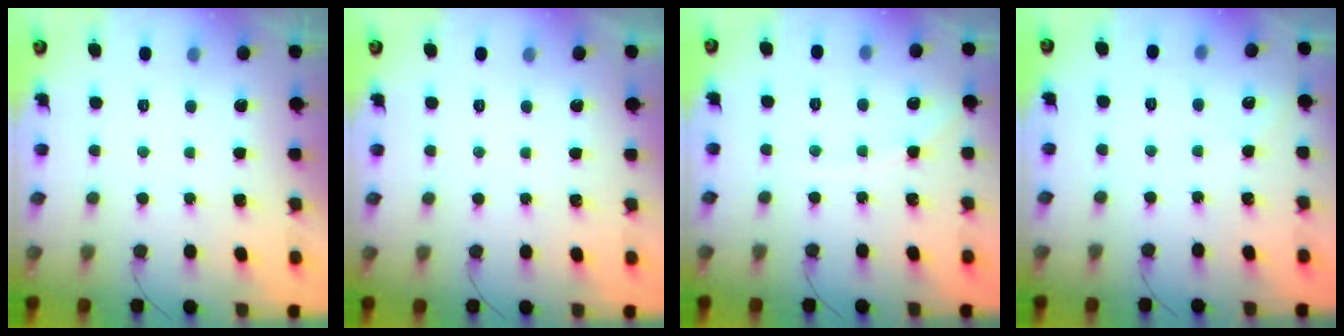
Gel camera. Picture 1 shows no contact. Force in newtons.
{"total": 1.1, "press": 1.1, "slide": 0.1}
{"total": 5.4, "press": 5.3, "slide": 0.9}
{"total": 2.7, "press": 2.7, "slide": 0.5}